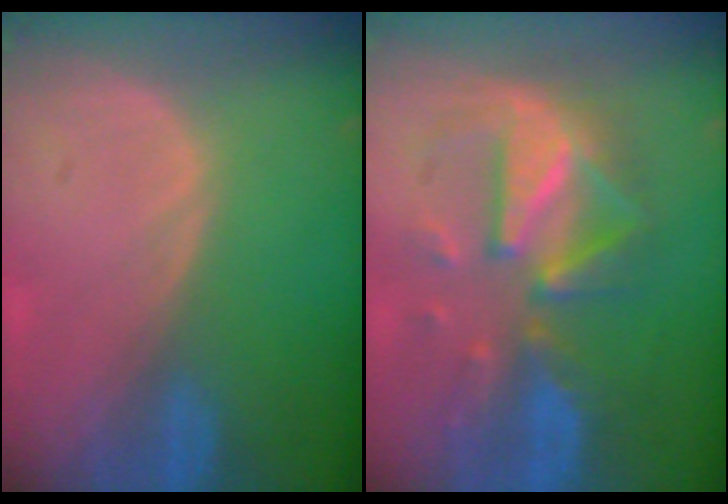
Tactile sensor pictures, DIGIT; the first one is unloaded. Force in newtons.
{"total": 9.6, "press": 9.6, "slide": 0.6}